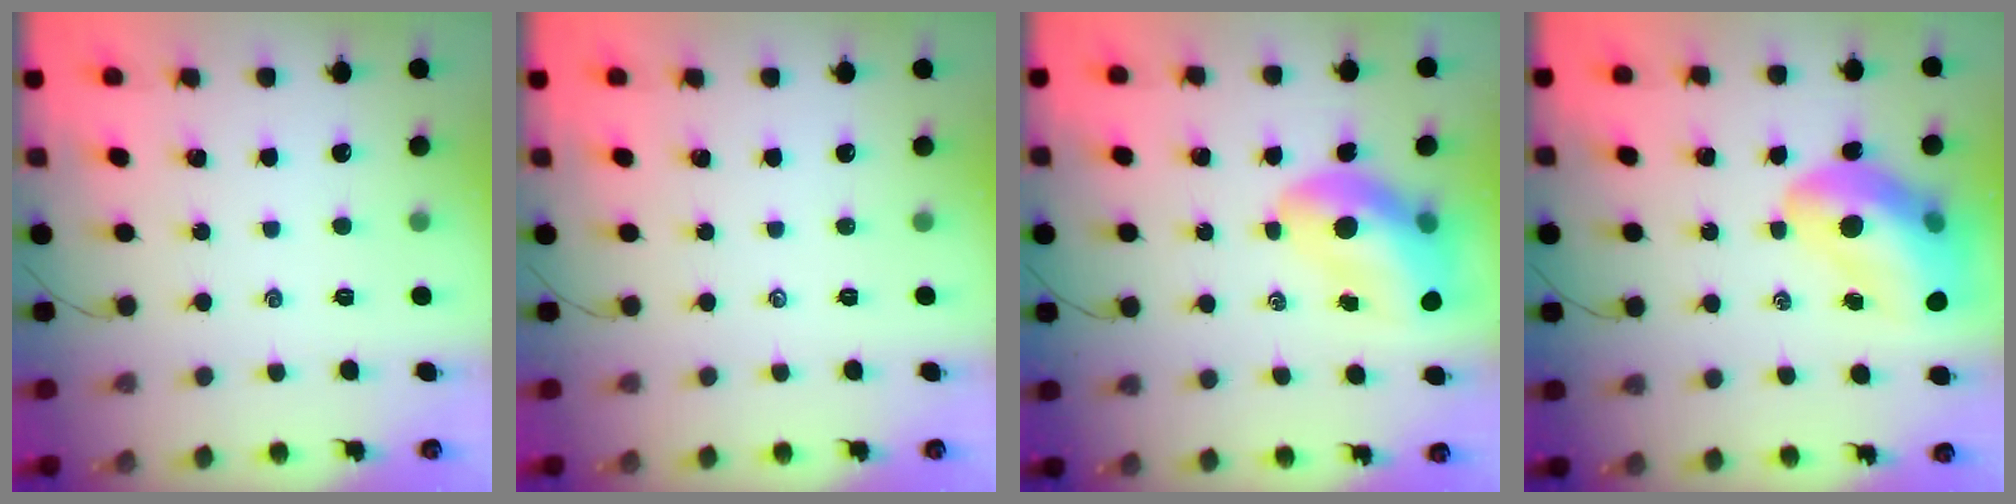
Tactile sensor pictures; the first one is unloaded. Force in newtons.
{"total": 0.0}
{"total": 12.9, "press": 12.4, "slide": 3.6}
{"total": 16.6, "press": 16.0, "slide": 4.5}